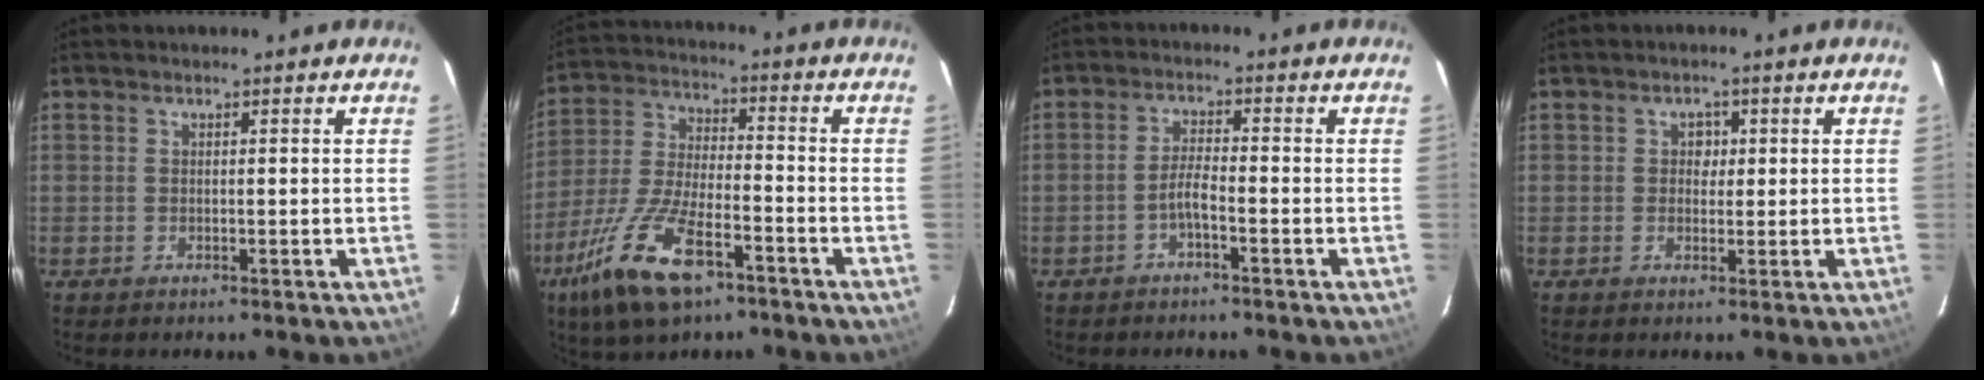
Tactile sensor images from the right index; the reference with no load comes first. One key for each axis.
{"total": 16.3, "fx": -9.6, "fy": 5.9, "fz": 11.7, "tx": -0.257, "ty": -0.029, "tz": -0.182}
{"total": 2.7, "fx": -1.8, "fy": 0.2, "fz": 1.9, "tx": -0.047, "ty": 0.009, "tz": -0.036}
{"total": 2.1, "fx": 0.2, "fy": 2.0, "fz": 0.6, "tx": -0.006, "ty": 0.009, "tz": 0.002}